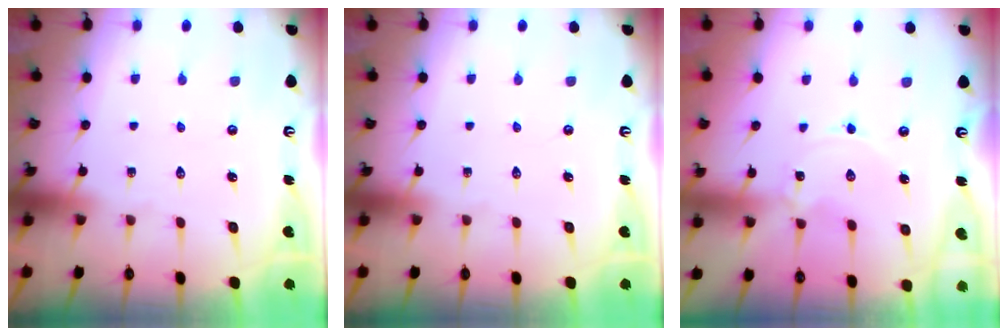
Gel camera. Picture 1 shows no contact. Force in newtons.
{"total": 0.0}
{"total": 0.0}